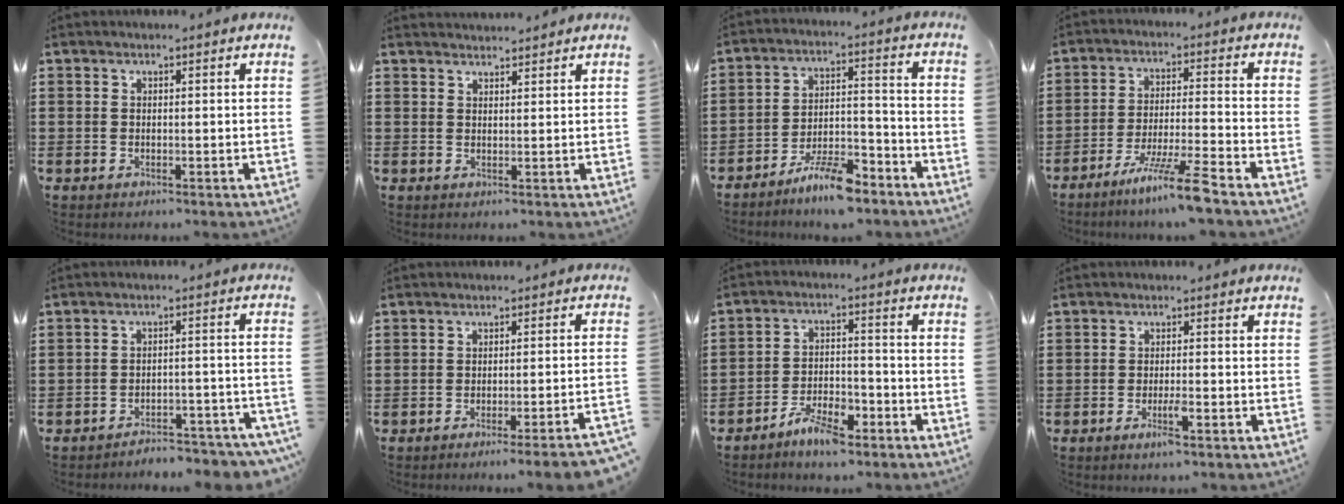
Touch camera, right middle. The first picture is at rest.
{"total": 1.7, "force": [1.7, 0.1, 0.0], "torque": [-0.004, 0.003, 0.034]}
{"total": 7.9, "force": [-6.6, 1.5, 4.2], "torque": [-0.074, 0.012, -0.122]}
{"total": 8.6, "force": [-6.6, -0.5, 5.6], "torque": [-0.100, -0.009, -0.123]}
{"total": 4.3, "force": [-4.3, 0.0, 0.6], "torque": [-0.014, 0.001, -0.091]}
{"total": 3.4, "force": [-2.8, -0.6, 1.8], "torque": [-0.028, -0.008, -0.057]}
{"total": 5.8, "force": [-4.7, 1.8, 2.8], "torque": [-0.059, 0.007, -0.091]}
{"total": 3.0, "force": [-1.5, 0.4, 2.5], "torque": [-0.050, -0.004, -0.029]}